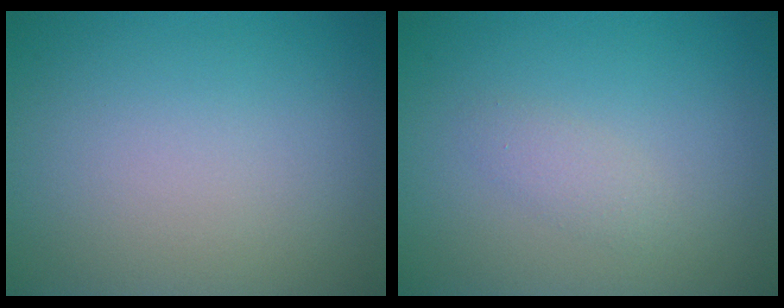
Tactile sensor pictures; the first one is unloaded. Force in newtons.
{"total": 1.2, "press": 1.2, "slide": 0.1}